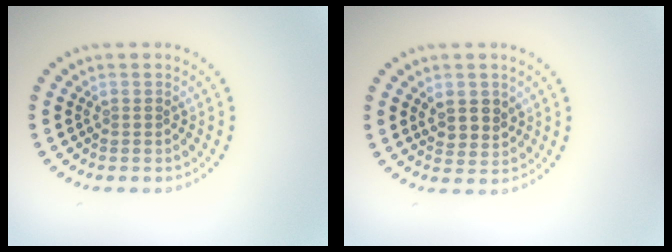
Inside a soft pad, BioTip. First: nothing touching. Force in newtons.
{"total": 2.4, "press": 2.3, "slide": 0.8}